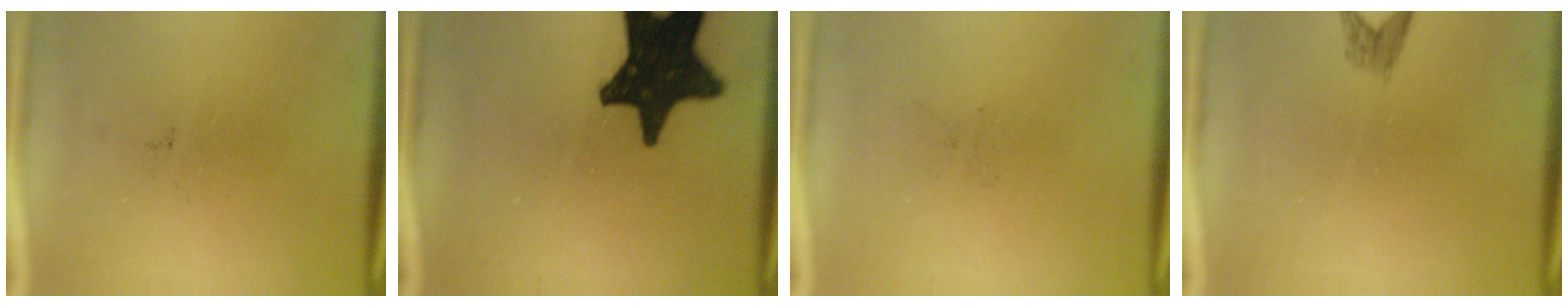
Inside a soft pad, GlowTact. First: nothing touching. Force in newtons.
{"total": 18.2}
{"total": 0.0}
{"total": 1.4}